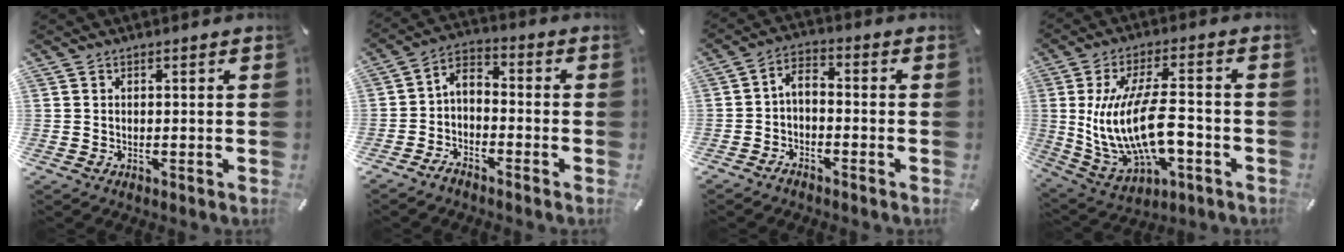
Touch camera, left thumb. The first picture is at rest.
{"total": 4.1, "force": [-3.1, 2.1, 1.8], "torque": [-0.044, 0.005, -0.067]}
{"total": 3.3, "force": [-1.9, 1.6, 2.2], "torque": [-0.046, 0.010, -0.039]}
{"total": 17.7, "force": [-1.6, 8.4, 15.5], "torque": [-0.320, 0.002, -0.025]}